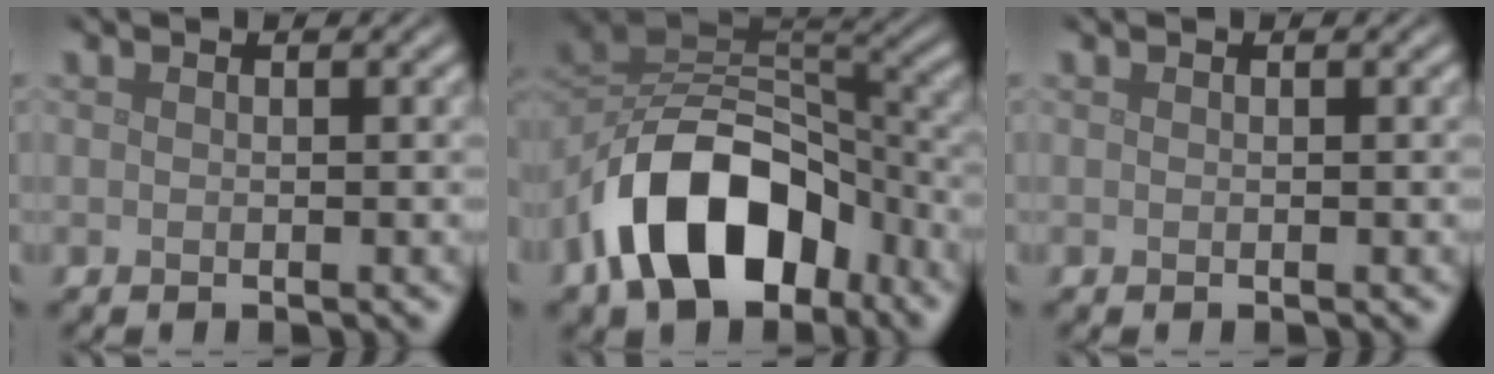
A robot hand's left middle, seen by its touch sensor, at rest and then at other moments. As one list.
[{"total": 12.0, "force": [-6.2, 7.2, 7.4], "torque": [-0.126, 0.006, -0.118]}, {"total": 0.0}]